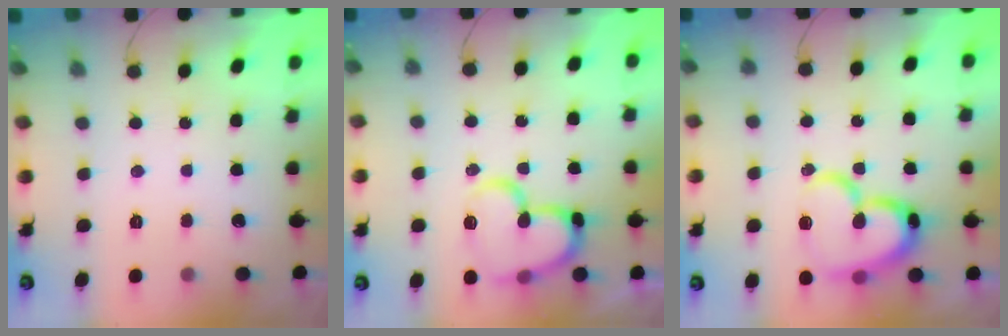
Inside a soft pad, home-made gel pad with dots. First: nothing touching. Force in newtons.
{"total": 16.6, "press": 16.5, "slide": 1.9}
{"total": 19.2, "press": 19.1, "slide": 2.0}